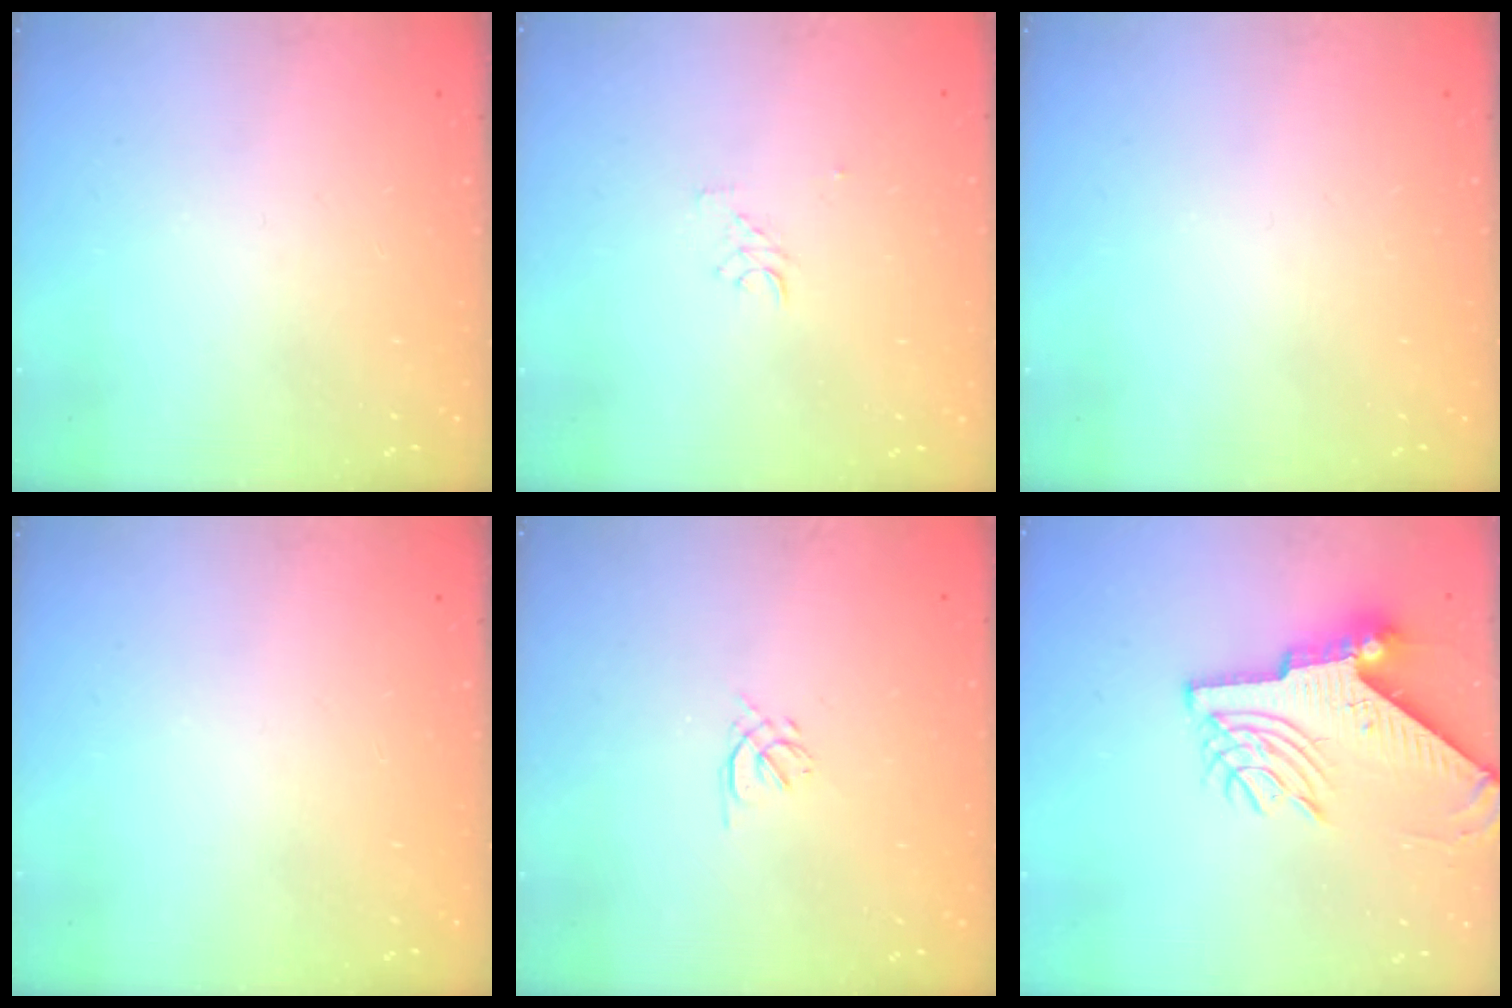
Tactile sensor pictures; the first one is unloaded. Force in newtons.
{"total": 2.6, "press": 2.6, "slide": 0.1}
{"total": 0.0}
{"total": 0.0}
{"total": 1.6, "press": 1.5, "slide": 0.5}
{"total": 10.8, "press": 10.7, "slide": 1.4}